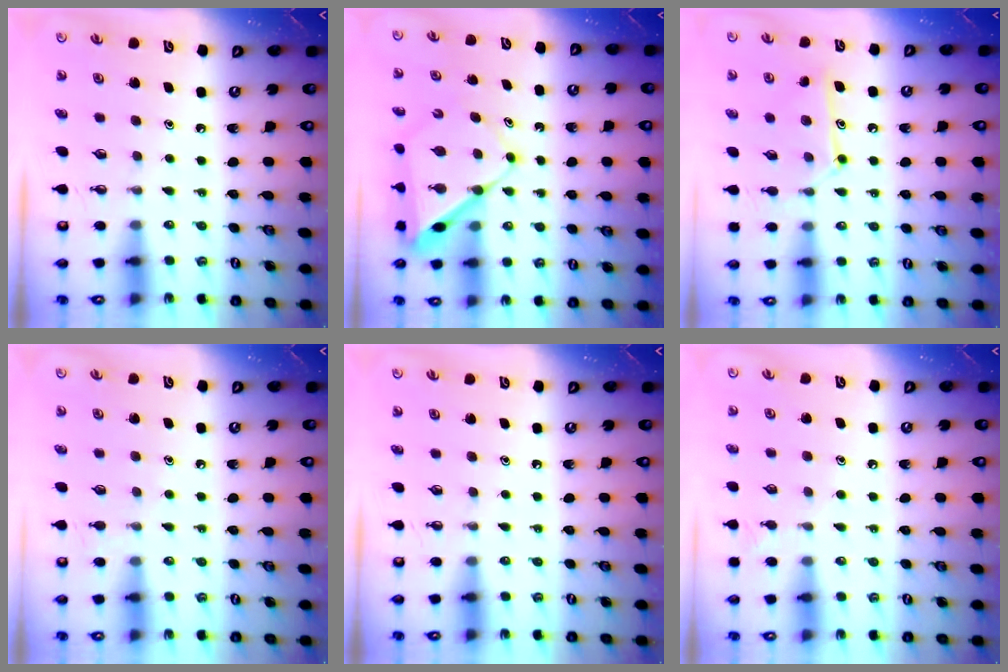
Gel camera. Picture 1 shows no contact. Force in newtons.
{"total": 9.0, "press": 9.0, "slide": 0.8}
{"total": 11.0, "press": 11.0, "slide": 0.2}
{"total": 4.6, "press": 4.6, "slide": 0.5}
{"total": 0.0}
{"total": 6.1, "press": 6.1, "slide": 0.6}